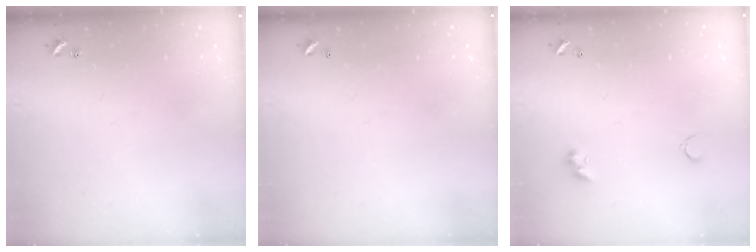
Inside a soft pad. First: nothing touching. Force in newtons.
{"total": 2.8, "press": 2.8, "slide": 0.1}
{"total": 2.8, "press": 2.7, "slide": 0.7}